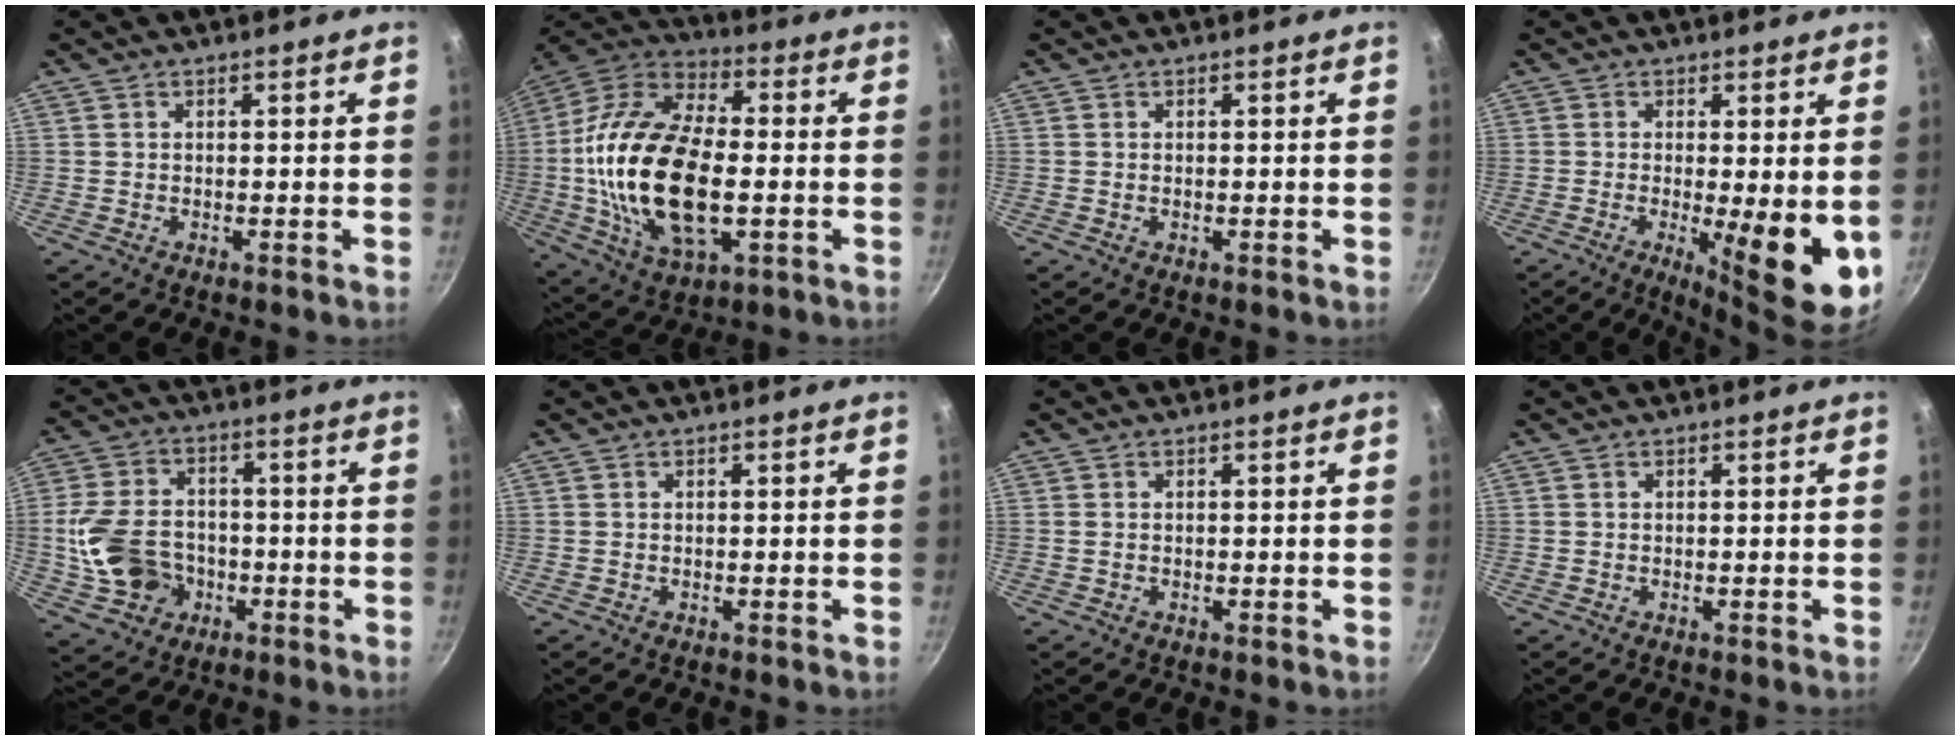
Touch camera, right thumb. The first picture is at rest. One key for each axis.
{"total": 25.9, "fx": -2.1, "fy": 13.6, "fz": 21.9, "tx": -0.426, "ty": 0.022, "tz": -0.042}
{"total": 0.0}
{"total": 10.0, "fx": -1.4, "fy": 2.1, "fz": 9.7, "tx": -0.129, "ty": -0.013, "tz": -0.010}
{"total": 13.7, "fx": -2.4, "fy": 10.9, "fz": 8.0, "tx": -0.140, "ty": 0.024, "tz": -0.036}
{"total": 0.0}
{"total": 0.6, "fx": 0.0, "fy": 0.5, "fz": 0.3, "tx": -0.005, "ty": 0.001, "tz": 0.000}
{"total": 0.0}